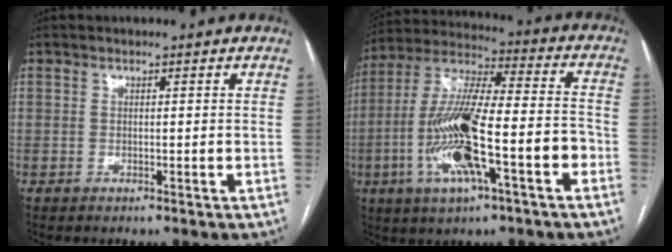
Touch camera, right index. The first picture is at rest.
{"total": 15.1, "force": [-5.1, 1.2, 14.2], "torque": [-0.280, 0.005, -0.098]}